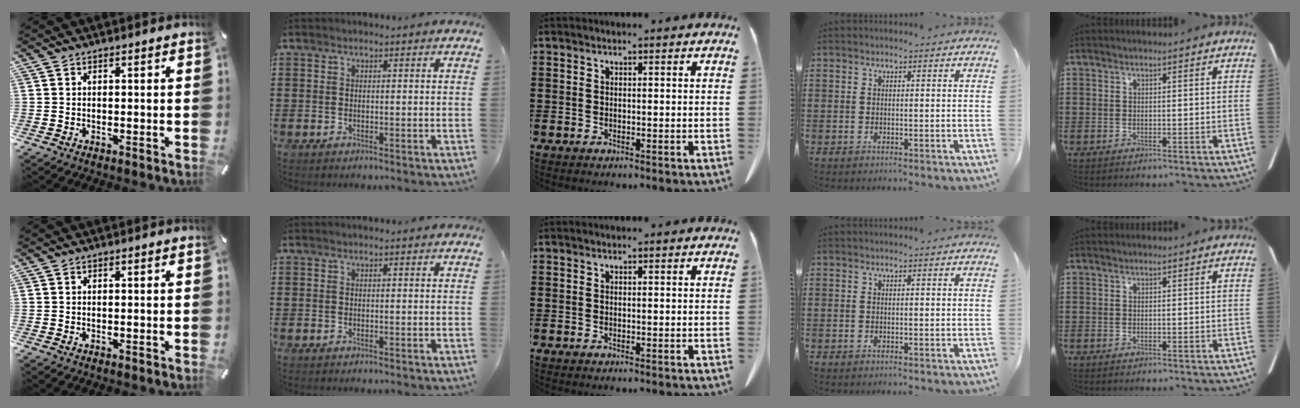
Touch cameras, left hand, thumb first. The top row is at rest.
{}